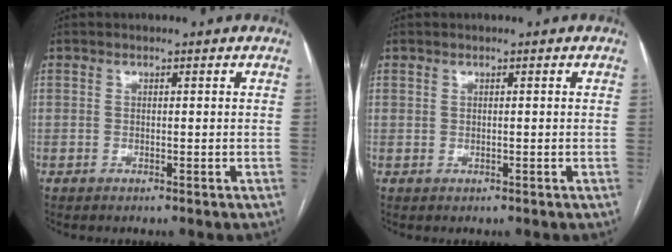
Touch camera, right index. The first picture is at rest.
{"total": 0.0}